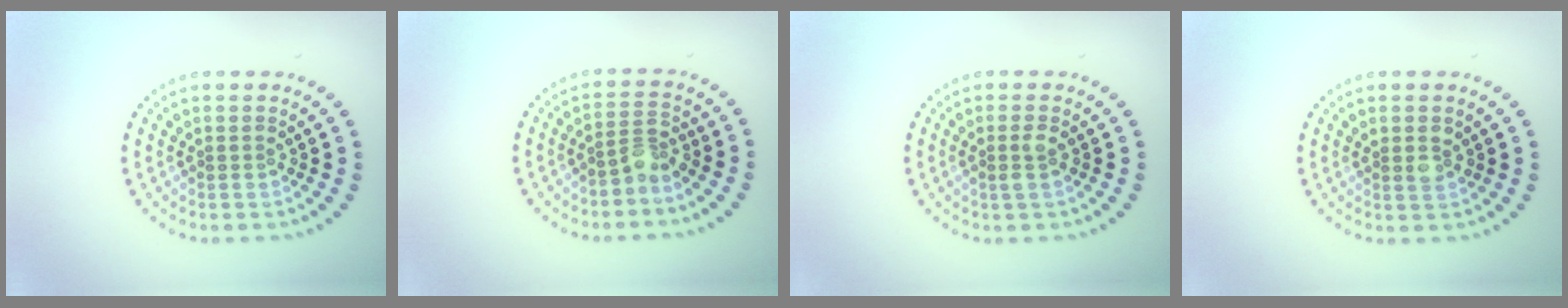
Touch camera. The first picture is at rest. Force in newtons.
{"total": 2.1, "press": 1.5, "slide": 1.5}
{"total": 1.1, "press": 1.1, "slide": 0.3}
{"total": 1.4, "press": 1.3, "slide": 0.5}